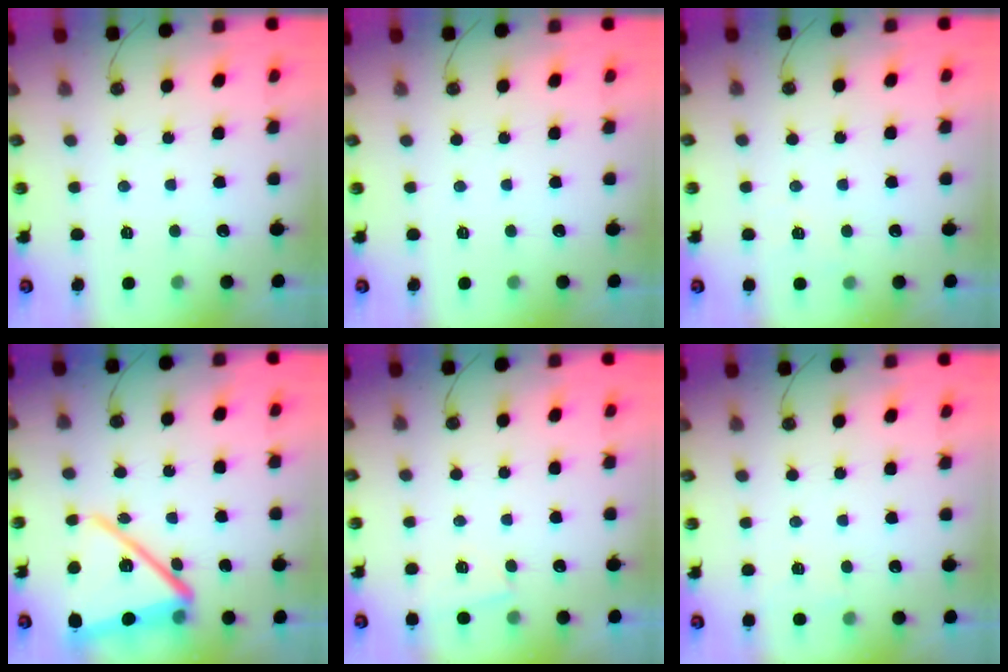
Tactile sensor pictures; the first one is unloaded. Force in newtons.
{"total": 0.0}
{"total": 4.3, "press": 4.3, "slide": 0.3}
{"total": 20.5, "press": 20.4, "slide": 1.4}
{"total": 3.1, "press": 2.7, "slide": 1.6}
{"total": 2.7, "press": 2.3, "slide": 1.5}